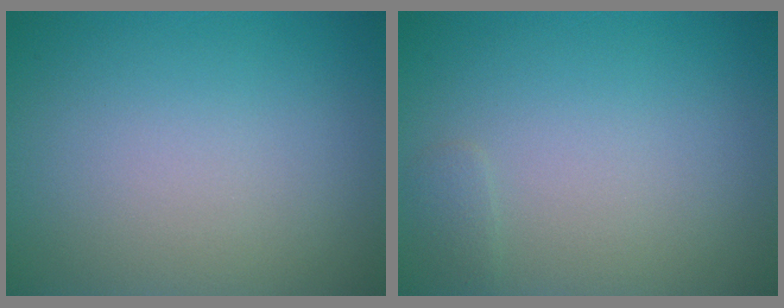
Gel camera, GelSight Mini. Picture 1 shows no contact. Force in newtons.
{"total": 0.7, "press": 0.7, "slide": 0.0}